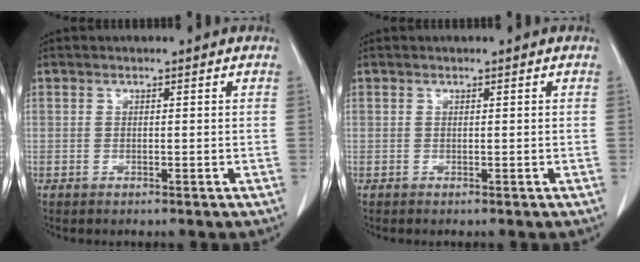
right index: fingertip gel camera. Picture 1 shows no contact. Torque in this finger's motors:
{"motor_torque": [0.06, -0.04, 0.00, 0.01]}